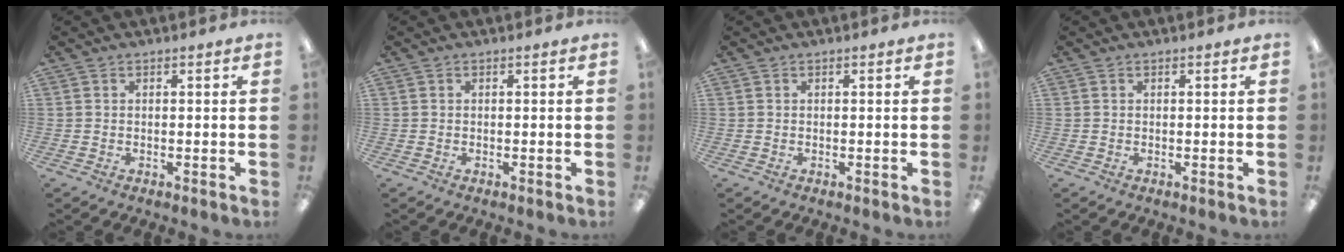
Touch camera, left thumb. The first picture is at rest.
{"total": 0.0}
{"total": 0.0}
{"total": 0.0}